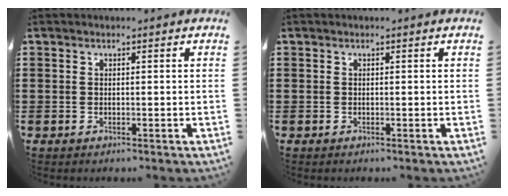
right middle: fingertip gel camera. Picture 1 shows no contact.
{"total": 0.0}